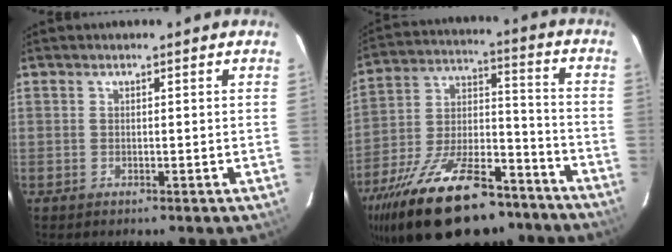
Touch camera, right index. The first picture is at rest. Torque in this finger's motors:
{"motor_torque": [1.09, -1.05, 1.05, 0.21]}